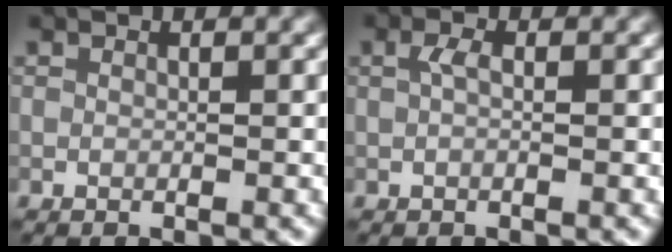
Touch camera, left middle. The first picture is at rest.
{"total": 1.1, "force": [0.2, 0.5, 1.0], "torque": [-0.023, 0.002, 0.002]}